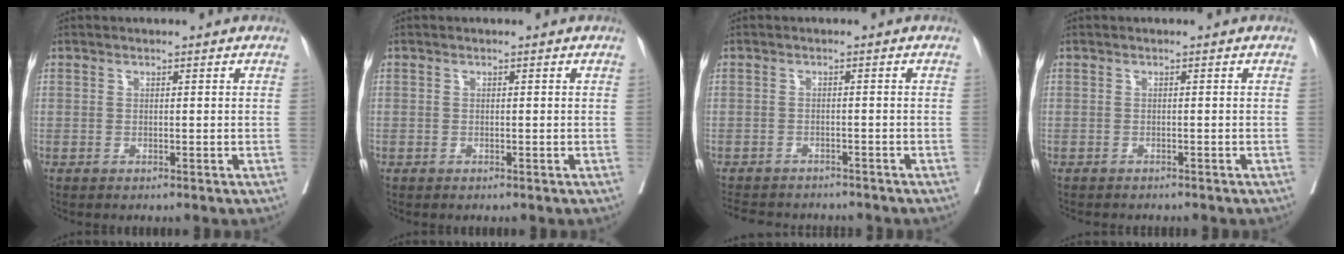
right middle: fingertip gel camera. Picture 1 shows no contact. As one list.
[{"total": 0.7, "force": [-0.2, 0.7, -0.1], "torque": [0.005, 0.008, -0.006]}, {"total": 9.6, "force": [-8.7, 2.8, 2.9], "torque": [-0.057, -0.004, -0.113]}, {"total": 4.2, "force": [-3.7, 0.9, 1.6], "torque": [-0.023, -0.006, -0.045]}]